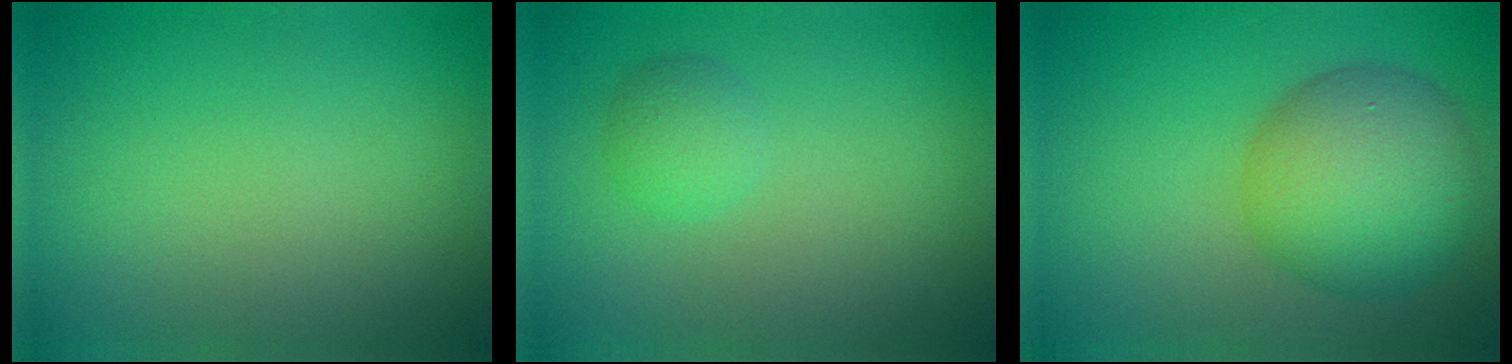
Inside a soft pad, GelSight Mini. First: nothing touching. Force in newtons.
{"total": 1.8, "press": 1.8, "slide": 0.0}
{"total": 7.7, "press": 7.7, "slide": 0.3}